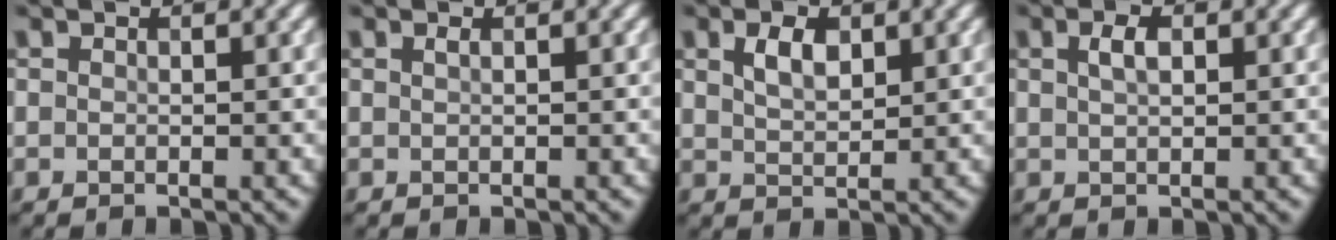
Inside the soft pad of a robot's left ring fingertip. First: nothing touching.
{"total": 0.6, "force": [0.2, 0.2, 0.5], "torque": [-0.007, 0.004, 0.004]}
{"total": 2.6, "force": [1.2, 1.3, 1.9], "torque": [-0.040, 0.002, 0.026]}
{"total": 1.7, "force": [0.6, 0.8, 1.4], "torque": [-0.029, 0.003, 0.012]}